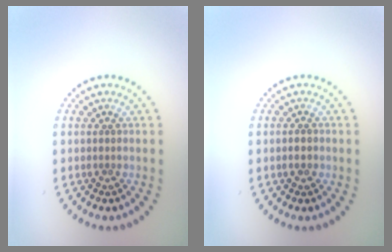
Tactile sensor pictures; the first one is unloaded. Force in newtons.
{"total": 1.2, "press": 1.1, "slide": 0.3}